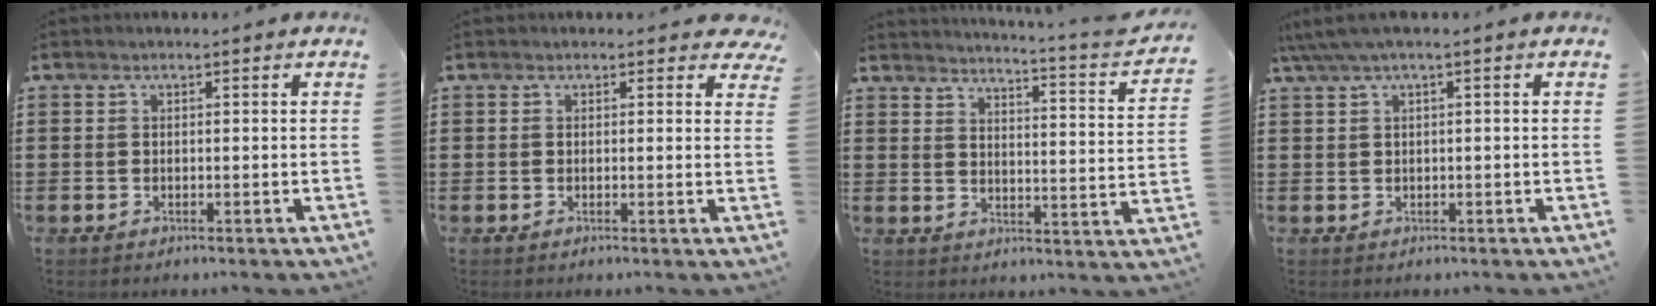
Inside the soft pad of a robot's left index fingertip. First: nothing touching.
{"total": 1.5, "force": [1.3, 0.7, 0.5], "torque": [-0.007, 0.004, 0.022]}
{"total": 3.1, "force": [2.4, -1.0, 1.6], "torque": [-0.040, -0.039, 0.026]}
{"total": 2.3, "force": [0.5, 0.1, 2.2], "torque": [-0.048, -0.005, 0.007]}